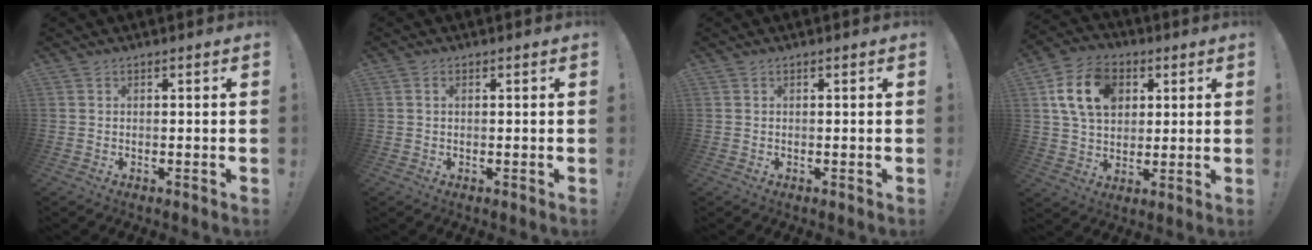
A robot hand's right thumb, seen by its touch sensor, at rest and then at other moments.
{"total": 0.9, "force": [0.3, 0.6, 0.7], "torque": [-0.020, 0.005, 0.007]}
{"total": 0.0}
{"total": 15.5, "force": [5.4, 11.2, 9.3], "torque": [-0.169, -0.004, 0.105]}